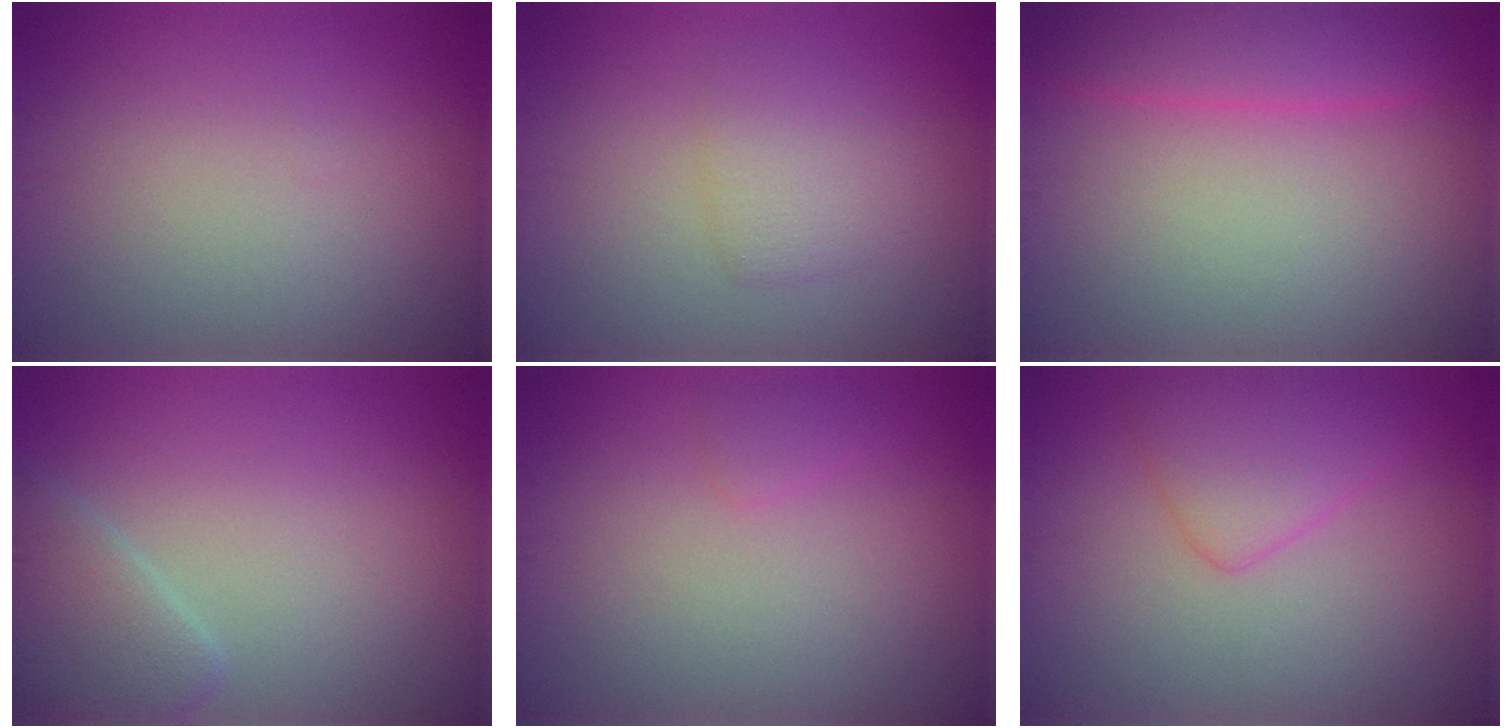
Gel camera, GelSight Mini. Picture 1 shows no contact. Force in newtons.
{"total": 2.4, "press": 2.4, "slide": 0.1}
{"total": 4.1, "press": 4.1, "slide": 0.2}
{"total": 3.0, "press": 3.0, "slide": 0.3}
{"total": 0.9, "press": 0.9, "slide": 0.0}
{"total": 3.4, "press": 3.4, "slide": 0.3}